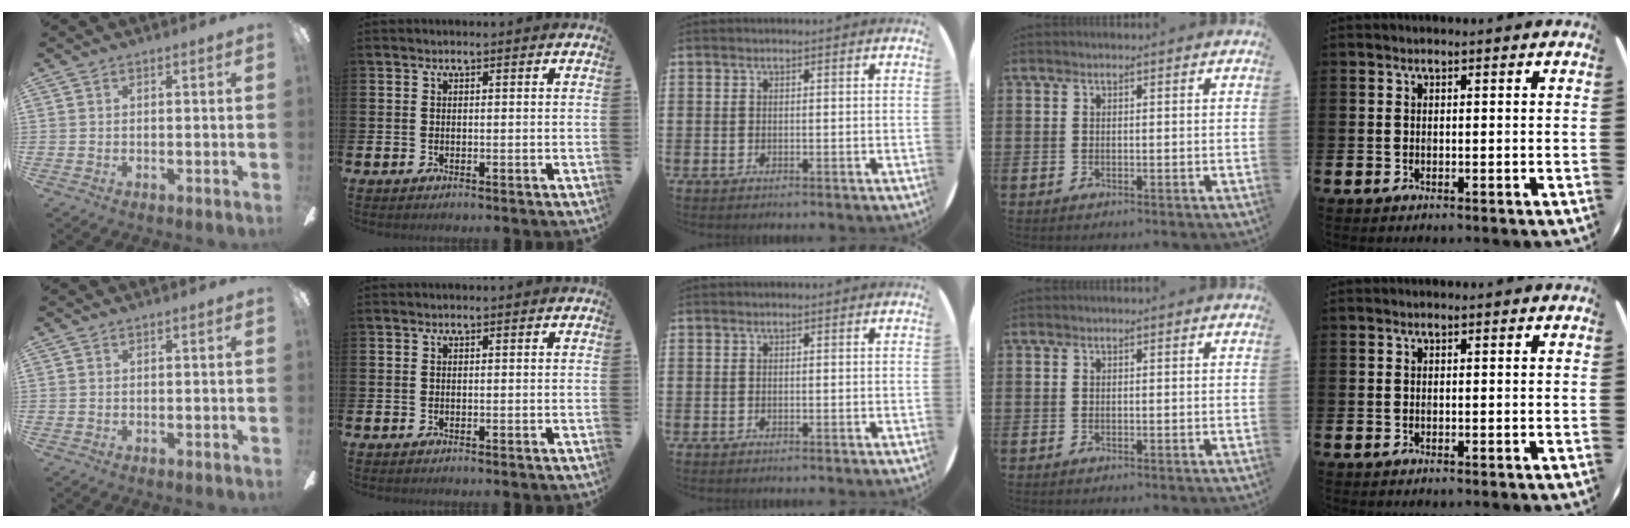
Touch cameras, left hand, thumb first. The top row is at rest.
{}